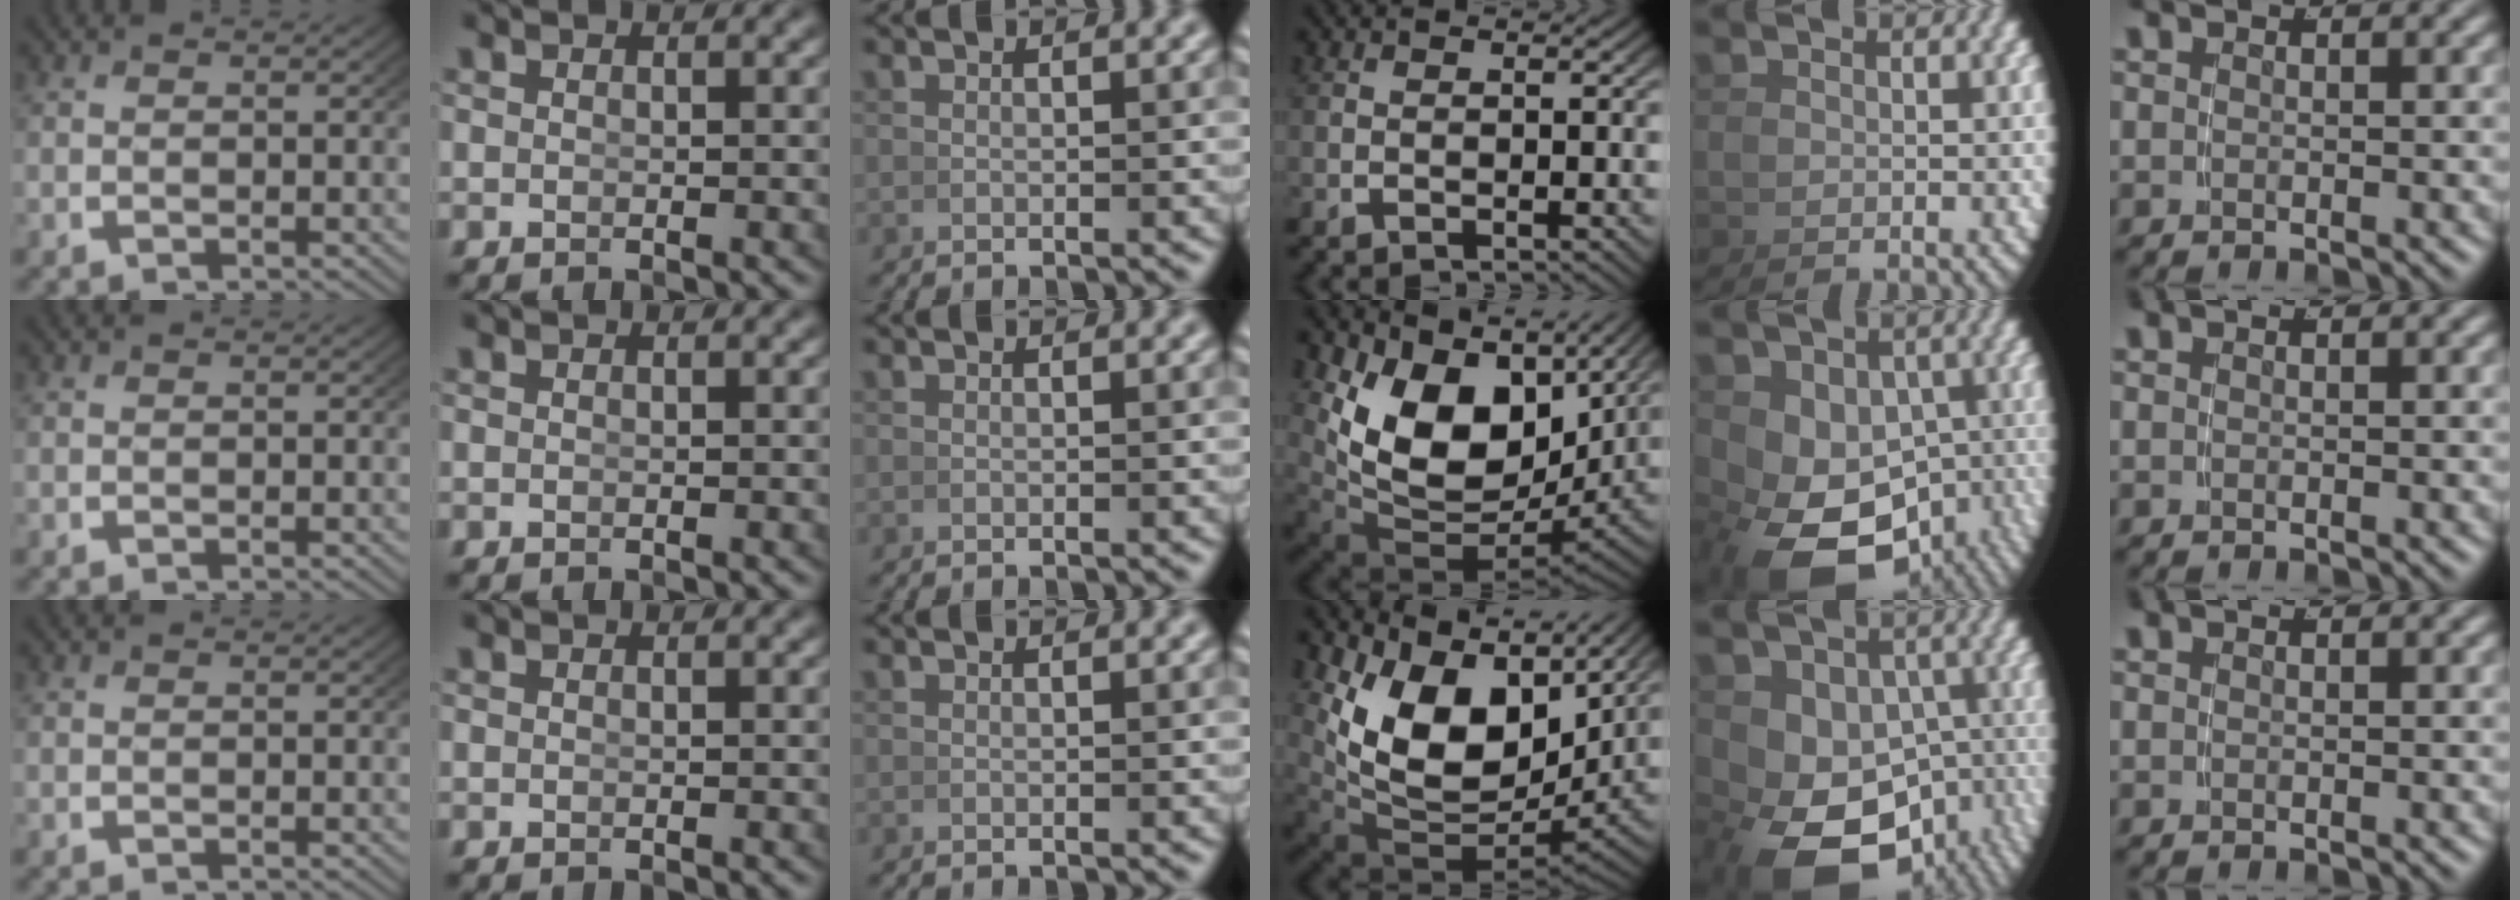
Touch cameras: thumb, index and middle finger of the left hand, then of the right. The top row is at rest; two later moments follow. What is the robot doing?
{"motion": "grasp_and_lifting", "object": "coin"}